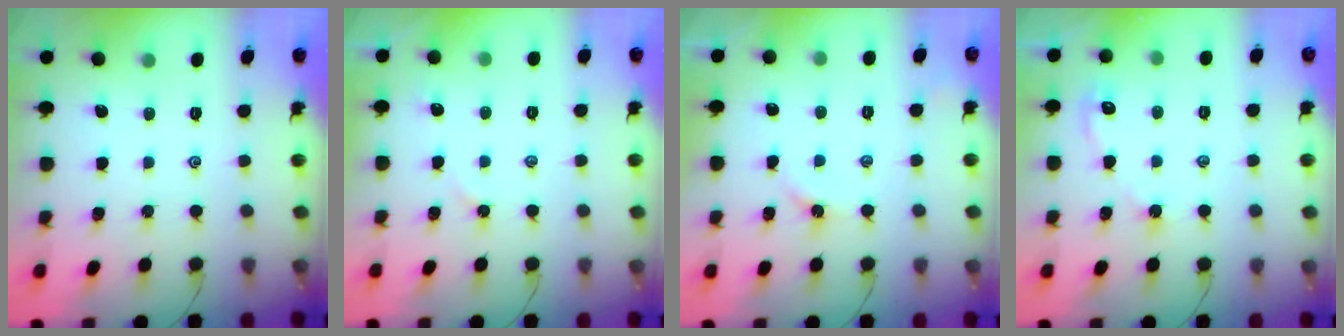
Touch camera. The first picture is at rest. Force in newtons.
{"total": 4.0, "press": 4.0, "slide": 0.4}
{"total": 2.3, "press": 2.3, "slide": 0.4}
{"total": 2.5, "press": 2.5, "slide": 0.4}